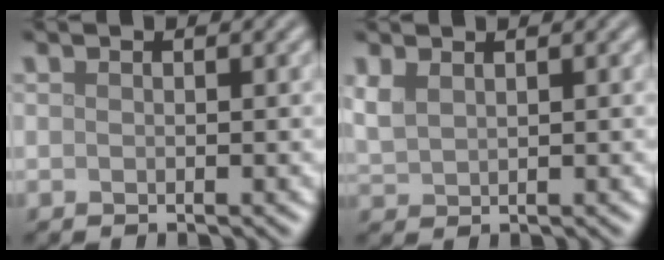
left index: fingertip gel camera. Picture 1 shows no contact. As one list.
[{"total": 1.7, "force": [1.1, 0.9, 1.0], "torque": [-0.030, 0.001, 0.027]}]